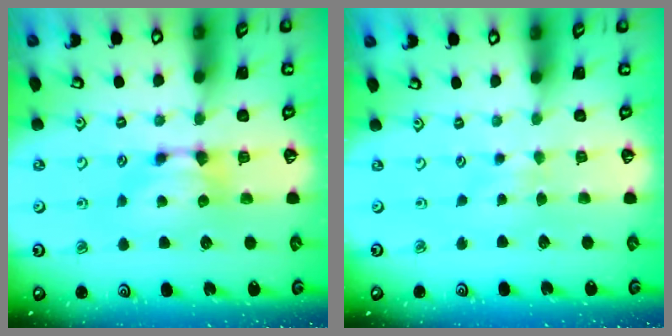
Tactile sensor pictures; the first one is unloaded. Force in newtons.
{"total": 2.6, "press": 2.5, "slide": 0.3}